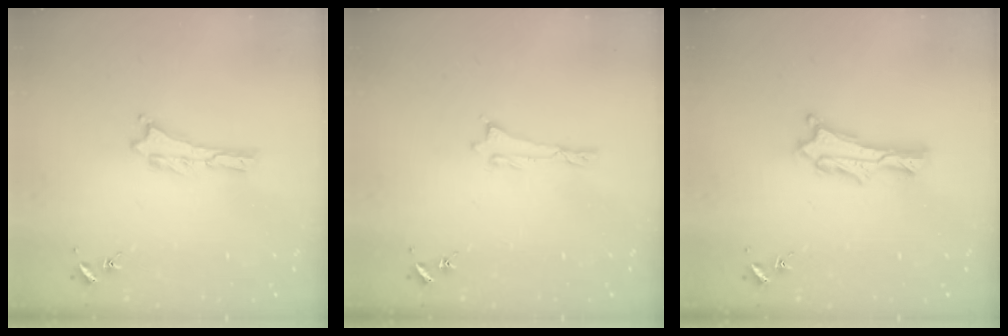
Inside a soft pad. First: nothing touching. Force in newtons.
{"total": 0.0}
{"total": 2.0, "press": 2.0, "slide": 0.2}